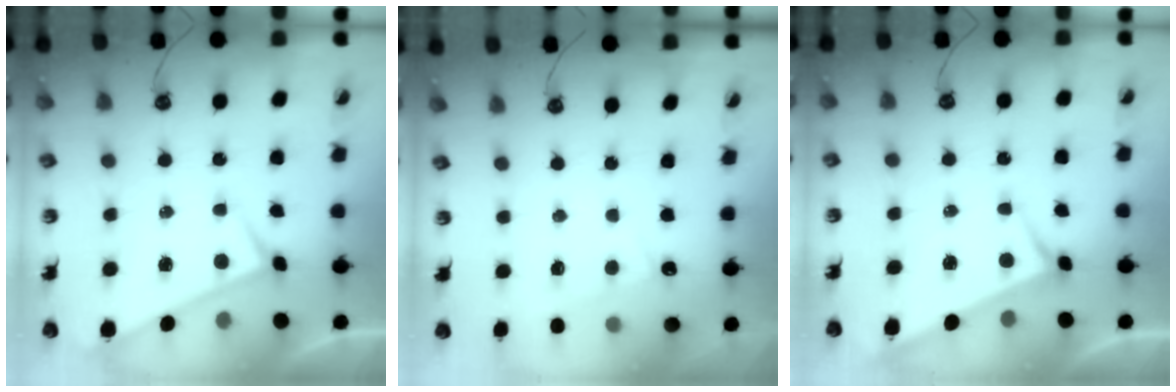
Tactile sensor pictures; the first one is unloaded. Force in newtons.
{"total": 2.2, "press": 2.2, "slide": 0.2}
{"total": 3.9, "press": 3.8, "slide": 0.7}